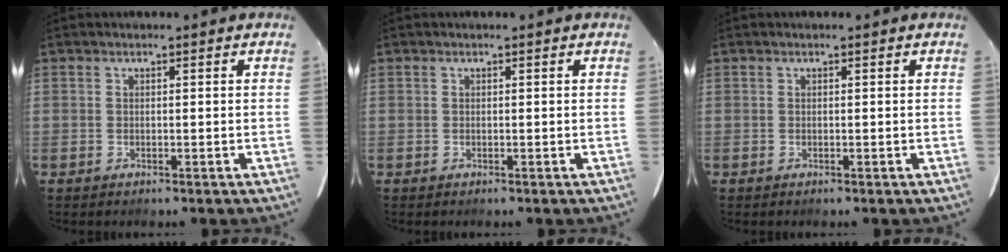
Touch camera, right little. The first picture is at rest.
{"total": 0.0}
{"total": 0.0}